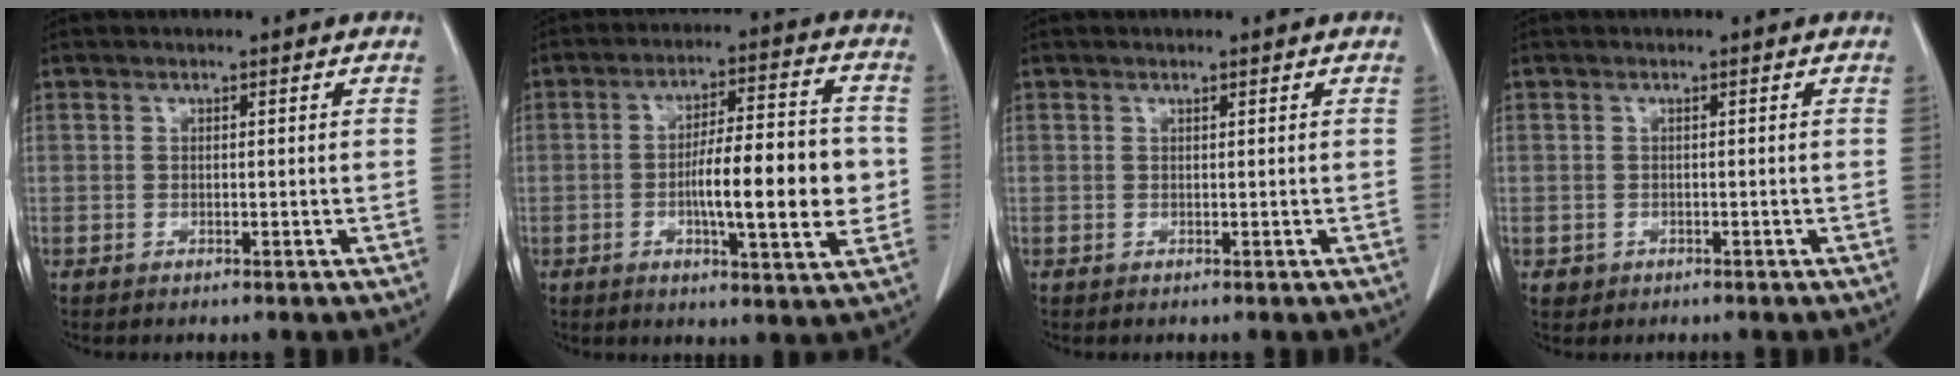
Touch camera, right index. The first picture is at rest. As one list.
[{"total": 13.5, "force": [-1.8, 2.4, 13.1], "torque": [-0.205, 0.009, -0.027]}, {"total": 0.0}, {"total": 1.1, "force": [-0.5, 1.0, 0.0], "torque": [-0.002, 0.005, -0.002]}]